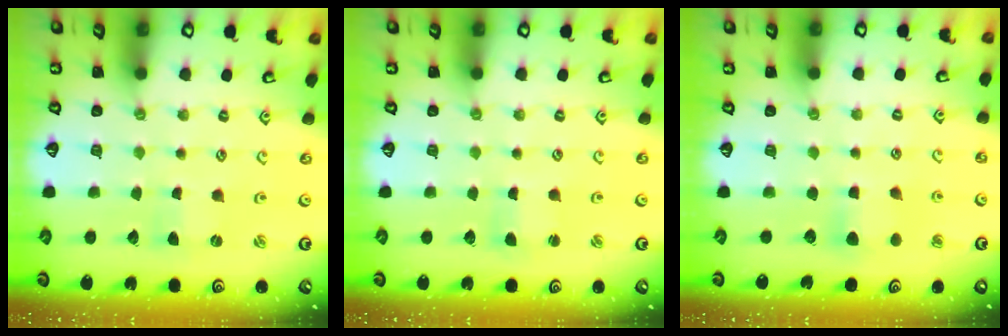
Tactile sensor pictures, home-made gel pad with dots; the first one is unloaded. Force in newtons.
{"total": 1.1, "press": 1.0, "slide": 0.2}
{"total": 5.8, "press": 5.7, "slide": 0.8}